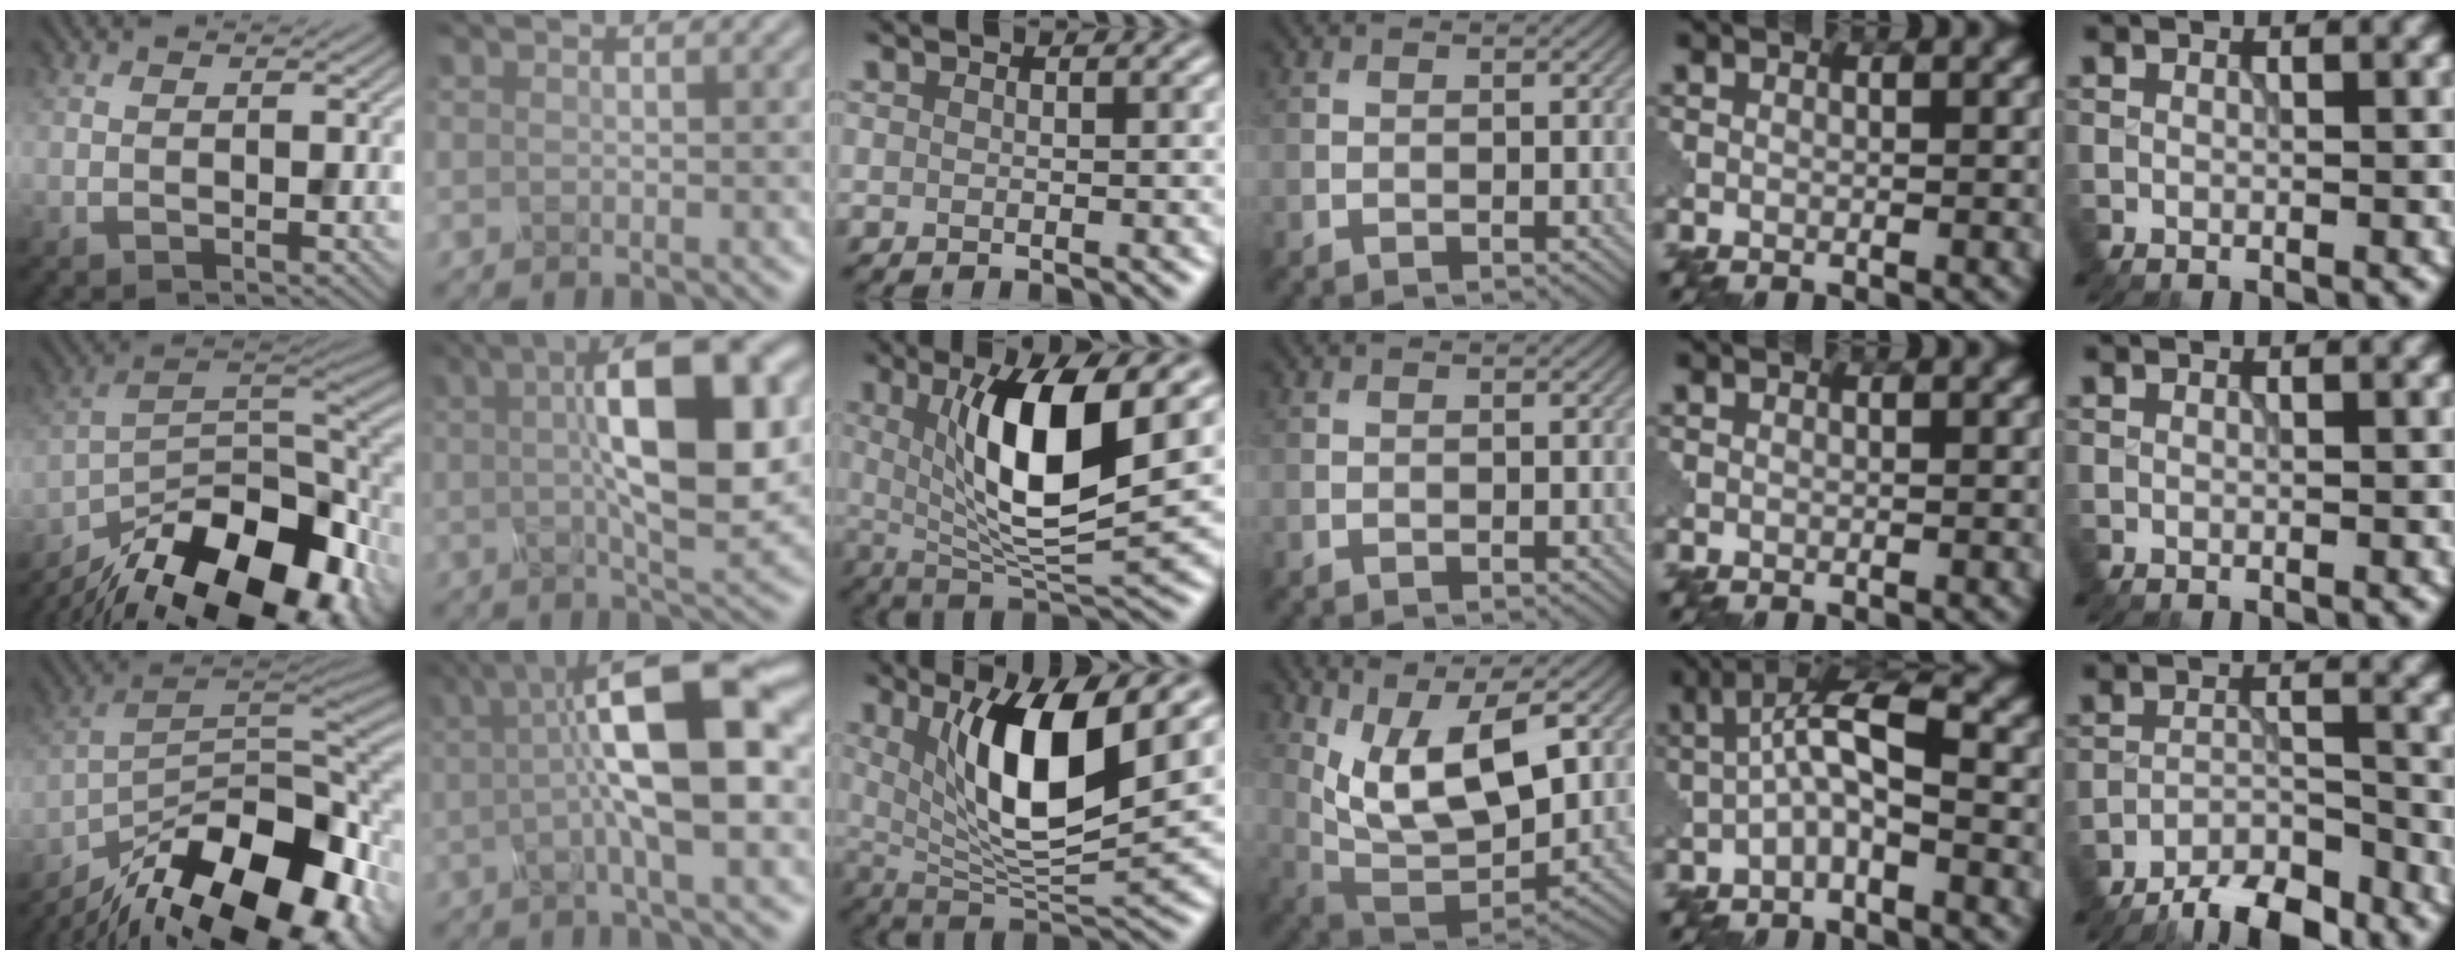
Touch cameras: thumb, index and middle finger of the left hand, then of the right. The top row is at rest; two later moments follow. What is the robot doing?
{"motion": "disassemble", "object": "glue stick"}